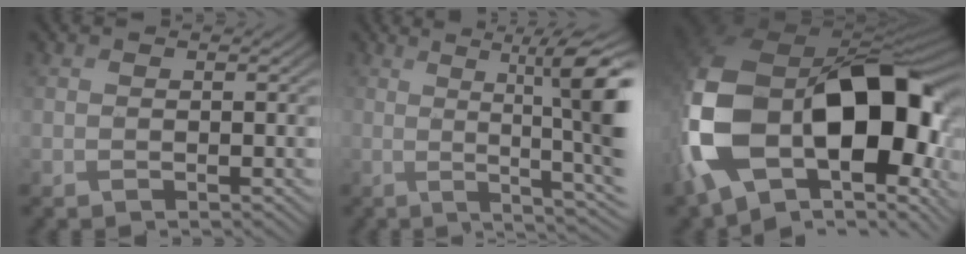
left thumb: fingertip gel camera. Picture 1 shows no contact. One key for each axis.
{"total": 12.1, "fx": 1.0, "fy": 2.4, "fz": 11.8, "tx": -0.156, "ty": 0.012, "tz": 0.021}
{"total": 20.8, "fx": -2.8, "fy": 13.5, "fz": 15.6, "tx": -0.366, "ty": -0.058, "tz": -0.010}